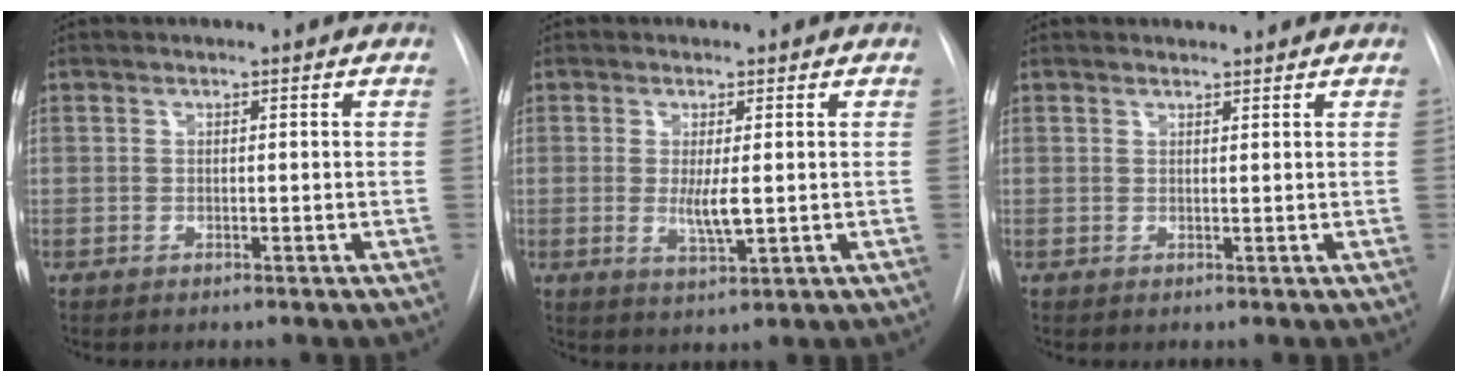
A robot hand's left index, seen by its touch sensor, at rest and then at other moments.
{"total": 3.6, "force": [0.1, 0.6, 3.6], "torque": [-0.069, -0.010, 0.004]}
{"total": 1.3, "force": [1.3, 0.2, 0.0], "torque": [-0.010, 0.006, 0.023]}